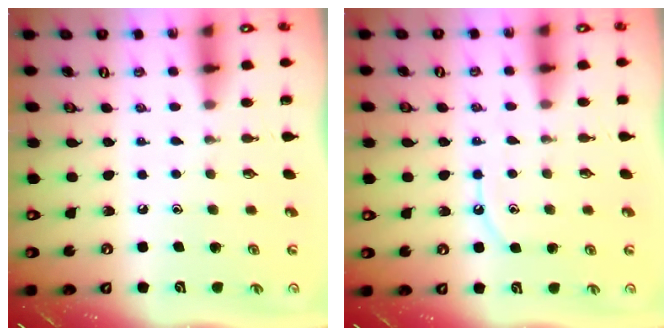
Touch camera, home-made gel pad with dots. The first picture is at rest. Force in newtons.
{"total": 6.2, "press": 6.1, "slide": 0.7}